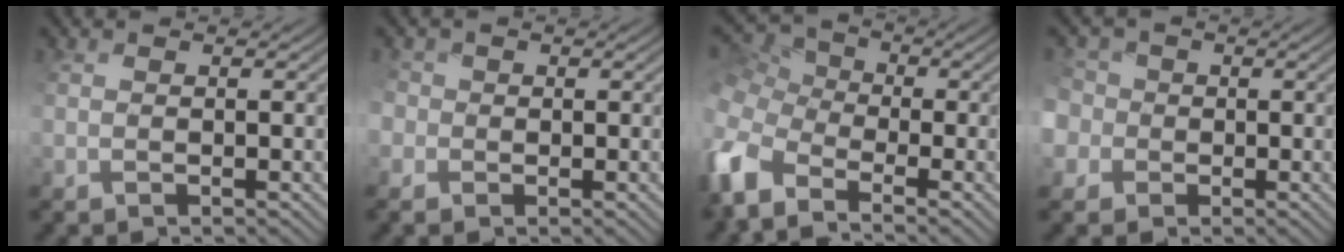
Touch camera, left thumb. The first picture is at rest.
{"total": 2.7, "force": [-0.9, 2.4, 0.8], "torque": [-0.027, 0.002, -0.024]}
{"total": 7.9, "force": [-3.4, 5.2, 4.8], "torque": [-0.146, -0.004, -0.061]}
{"total": 5.8, "force": [-0.1, 5.5, 1.8], "torque": [-0.076, 0.007, -0.030]}